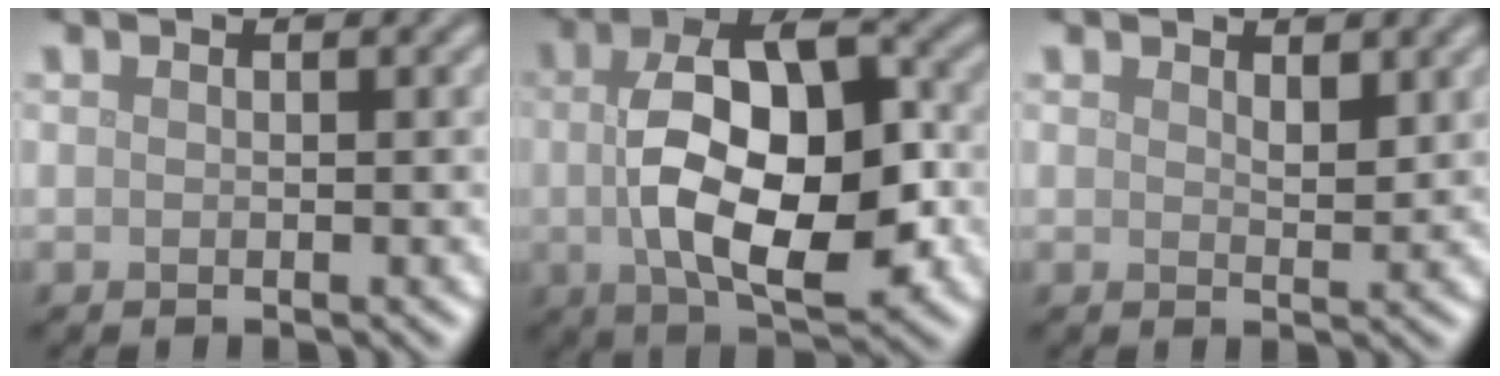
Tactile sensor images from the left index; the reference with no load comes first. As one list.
[{"total": 11.6, "force": [-0.7, 5.7, 10.1], "torque": [-0.162, -0.006, -0.008]}, {"total": 1.4, "force": [0.8, 0.6, 1.0], "torque": [-0.015, -0.005, 0.017]}]